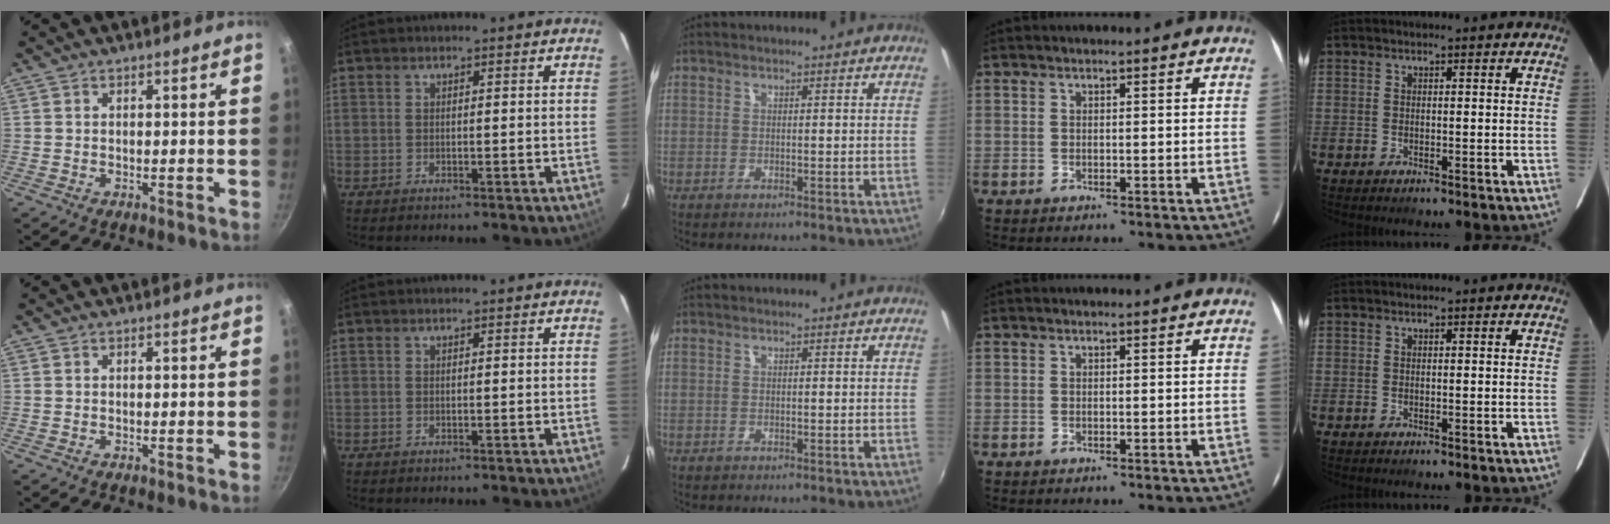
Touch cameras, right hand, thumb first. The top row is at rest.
{}